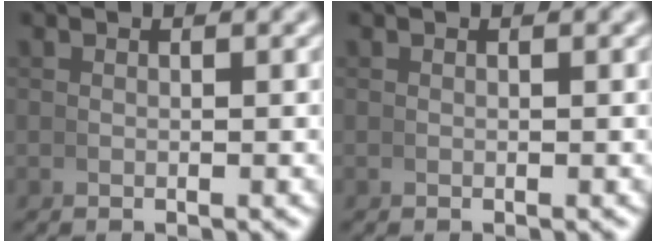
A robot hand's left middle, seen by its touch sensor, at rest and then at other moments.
{"total": 0.0}